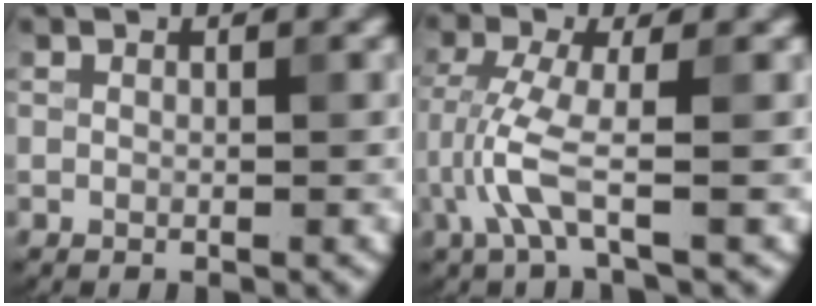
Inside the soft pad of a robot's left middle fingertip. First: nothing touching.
{"total": 3.8, "force": [-1.5, 0.5, 3.5], "torque": [-0.088, 0.000, -0.035]}